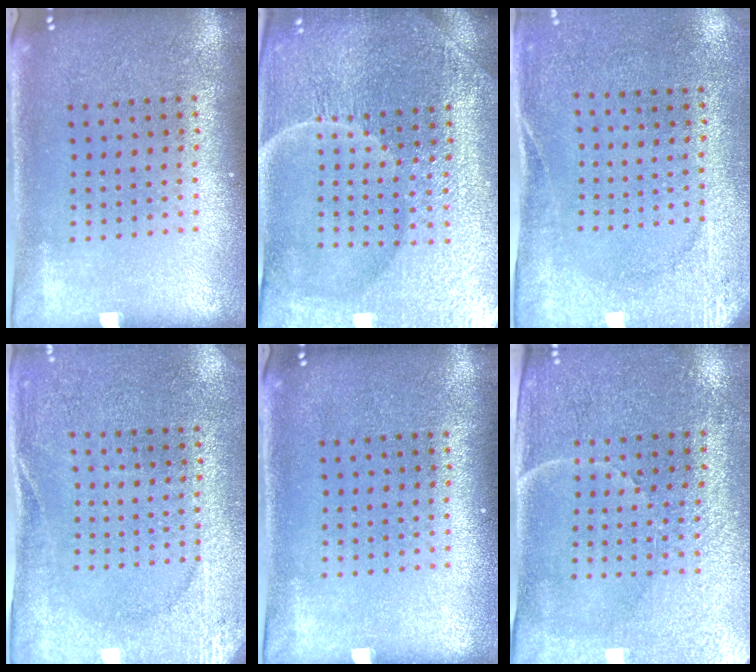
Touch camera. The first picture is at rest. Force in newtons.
{"total": 5.4, "press": 5.1, "slide": 1.9}
{"total": 2.7, "press": 2.2, "slide": 1.7}
{"total": 2.6, "press": 2.5, "slide": 0.6}
{"total": 0.0}
{"total": 3.4, "press": 3.2, "slide": 1.0}